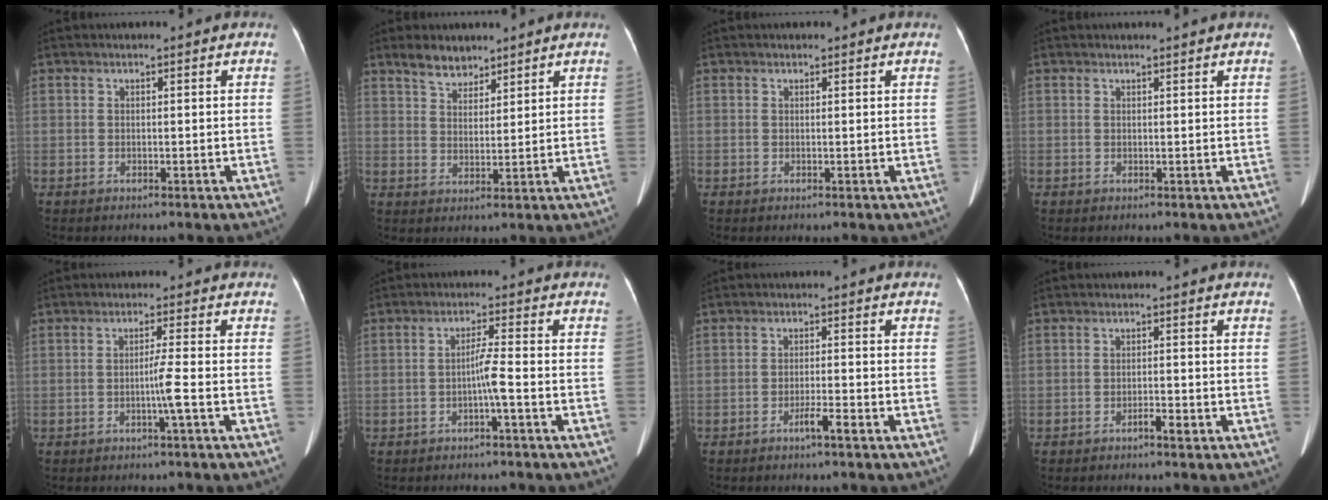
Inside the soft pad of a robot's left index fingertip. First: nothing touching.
{"total": 4.6, "force": [3.9, 2.0, 1.5], "torque": [-0.030, 0.007, 0.076]}
{"total": 0.6, "force": [0.3, 0.5, 0.0], "torque": [0.001, 0.007, 0.005]}
{"total": 1.6, "force": [1.5, 0.1, 0.4], "torque": [-0.006, 0.010, 0.020]}
{"total": 2.8, "force": [-1.0, -1.0, 2.4], "torque": [-0.045, -0.003, -0.019]}
{"total": 3.0, "force": [-1.2, -0.5, 2.7], "torque": [-0.050, 0.003, -0.023]}
{"total": 2.6, "force": [-1.7, -0.1, 1.9], "torque": [-0.036, -0.002, -0.030]}
{"total": 1.7, "force": [-1.2, 0.3, 1.2], "torque": [-0.019, 0.001, -0.017]}